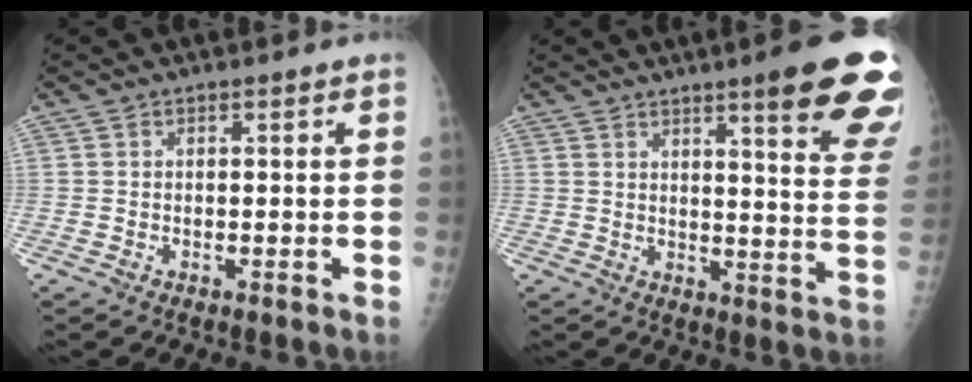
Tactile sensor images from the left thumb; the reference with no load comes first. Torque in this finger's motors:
{"motor_torque": [3.84, 1.16, 1.44, -0.79, 0.11]}